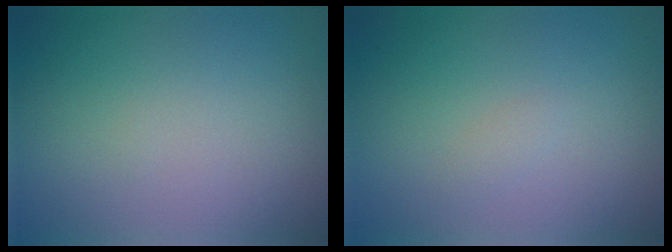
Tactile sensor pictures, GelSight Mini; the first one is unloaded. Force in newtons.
{"total": 0.6, "press": 0.6, "slide": 0.0}